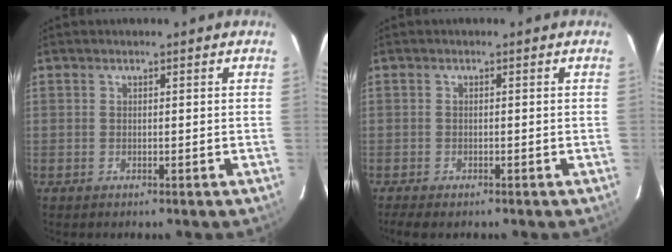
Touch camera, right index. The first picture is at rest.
{"total": 3.2, "force": [-2.6, 0.8, 1.7], "torque": [-0.041, -0.016, -0.043]}